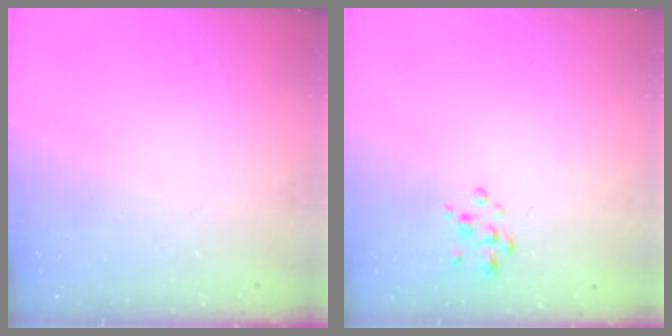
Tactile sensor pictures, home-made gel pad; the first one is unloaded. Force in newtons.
{"total": 2.6, "press": 2.5, "slide": 0.5}